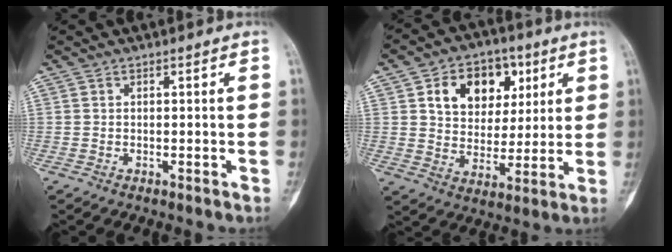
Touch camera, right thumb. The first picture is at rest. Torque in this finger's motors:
{"motor_torque": [-0.41, 0.56, 0.14, 0.07, 0.05]}